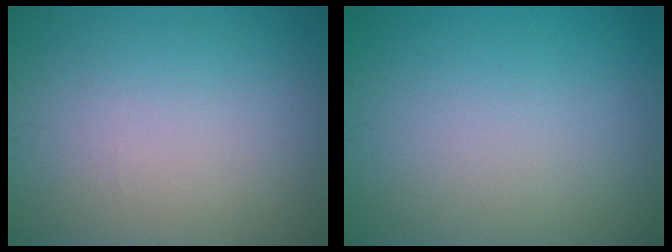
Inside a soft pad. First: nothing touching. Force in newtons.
{"total": 0.0}